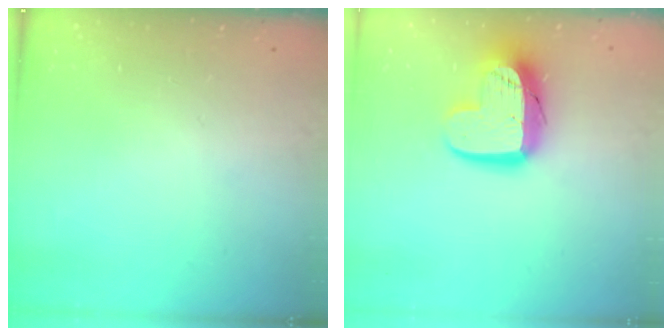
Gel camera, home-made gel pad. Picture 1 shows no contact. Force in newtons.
{"total": 14.4, "press": 14.3, "slide": 1.4}